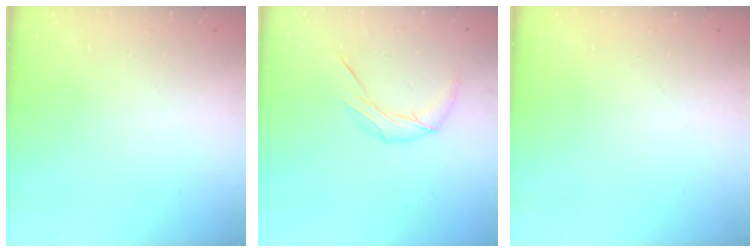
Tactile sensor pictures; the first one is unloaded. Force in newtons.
{"total": 8.4, "press": 8.4, "slide": 0.3}
{"total": 0.0}